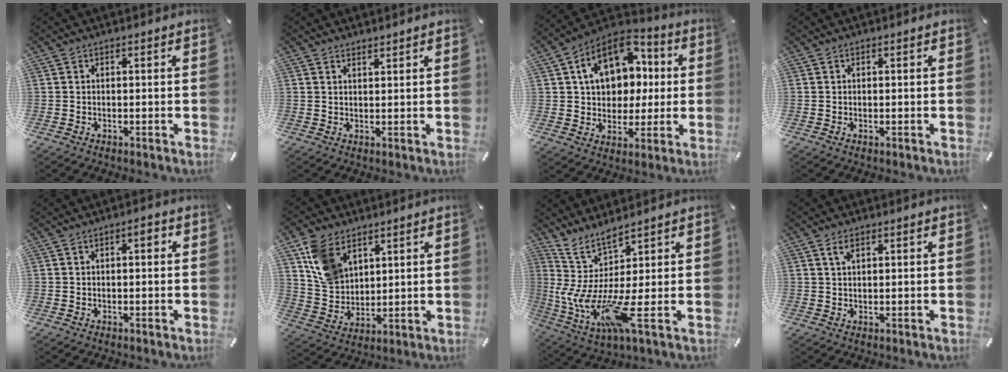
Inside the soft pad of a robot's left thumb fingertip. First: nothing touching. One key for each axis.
{"total": 1.2, "fx": 1.2, "fy": 0.2, "fz": 0.1, "tx": -0.002, "ty": -0.002, "tz": 0.024}
{"total": 14.8, "fx": 4.4, "fy": 11.7, "fz": 7.9, "tx": -0.136, "ty": -0.009, "tz": 0.085}
{"total": 0.0}
{"total": 2.2, "fx": 0.4, "fy": 1.0, "fz": 1.9, "tx": -0.021, "ty": 0.002, "tz": 0.001}
{"total": 10.8, "fx": 5.7, "fy": 7.8, "fz": 4.9, "tx": -0.117, "ty": -0.014, "tz": 0.109}
{"total": 11.9, "fx": -0.2, "fy": 1.1, "fz": 11.8, "tx": -0.268, "ty": -0.059, "tz": -0.016}
{"total": 3.2, "fx": 1.7, "fy": 1.4, "fz": 2.3, "tx": -0.042, "ty": -0.001, "tz": 0.028}